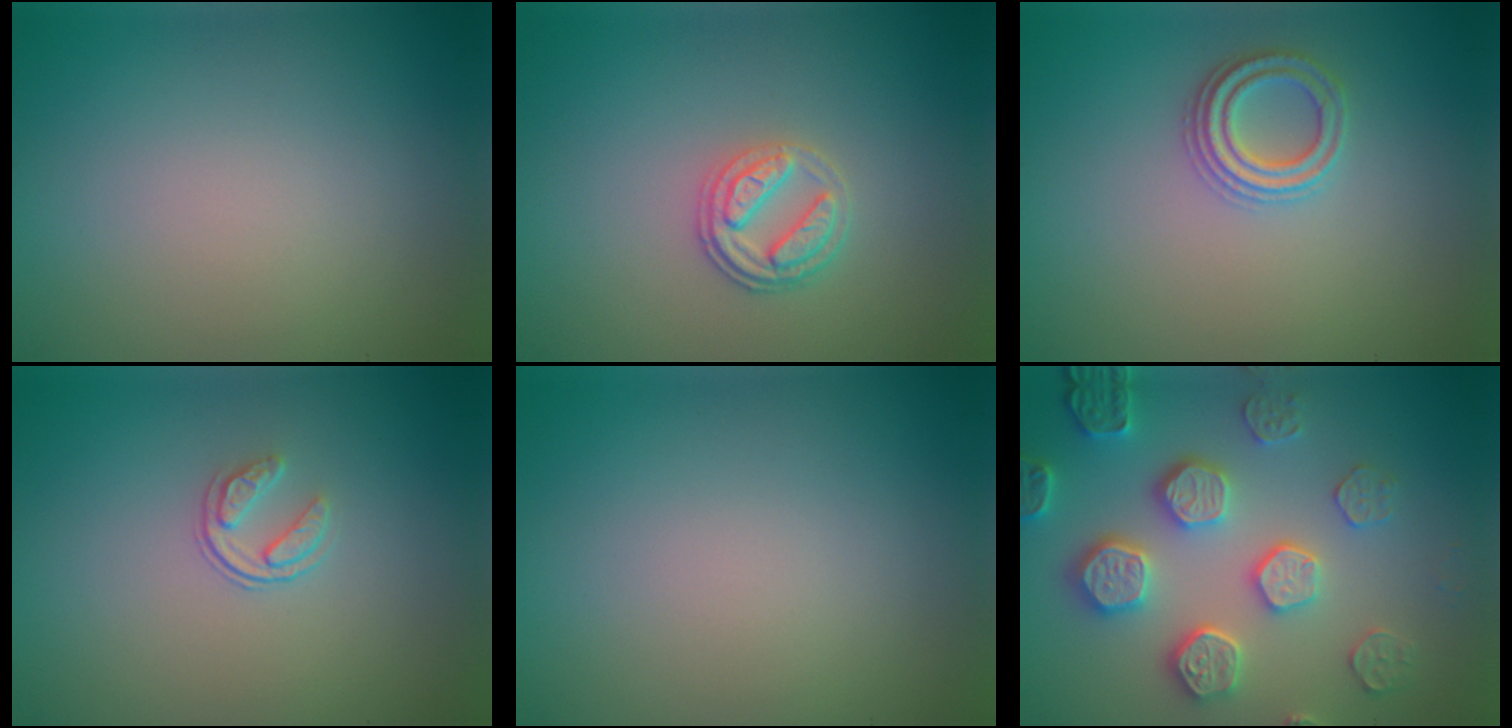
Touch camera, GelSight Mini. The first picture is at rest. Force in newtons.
{"total": 2.7, "press": 2.4, "slide": 1.1}
{"total": 2.5, "press": 2.4, "slide": 0.4}
{"total": 1.7, "press": 1.1, "slide": 1.3}
{"total": 0.0}
{"total": 5.3, "press": 5.1, "slide": 1.6}